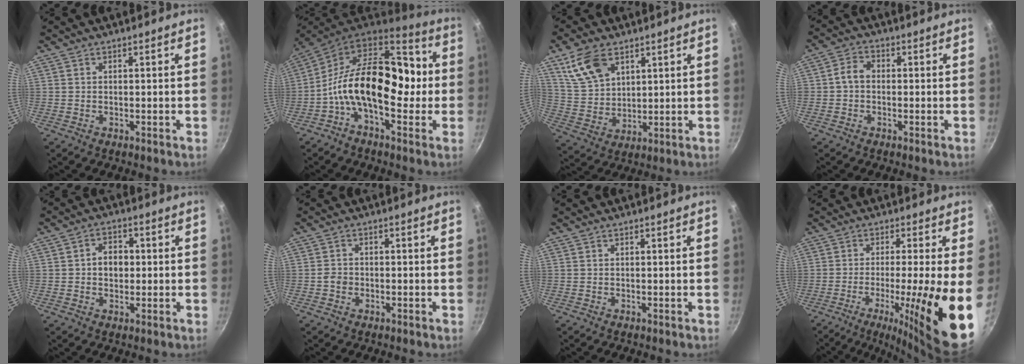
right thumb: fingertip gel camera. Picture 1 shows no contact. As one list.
[{"total": 20.6, "force": [-1.3, 12.1, 16.6], "torque": [-0.242, 0.042, -0.049]}, {"total": 10.6, "force": [5.8, 6.3, 6.3], "torque": [-0.107, -0.020, 0.127]}, {"total": 3.6, "force": [-0.4, 2.8, 2.2], "torque": [-0.036, 0.016, -0.018]}, {"total": 5.0, "force": [0.2, 3.9, 3.1], "torque": [-0.024, 0.010, -0.002]}, {"total": 2.1, "force": [-0.8, 1.7, 0.9], "torque": [-0.011, 0.014, -0.012]}, {"total": 0.0}, {"total": 16.7, "force": [-3.3, 1.7, 16.3], "torque": [-0.238, -0.010, -0.047]}]